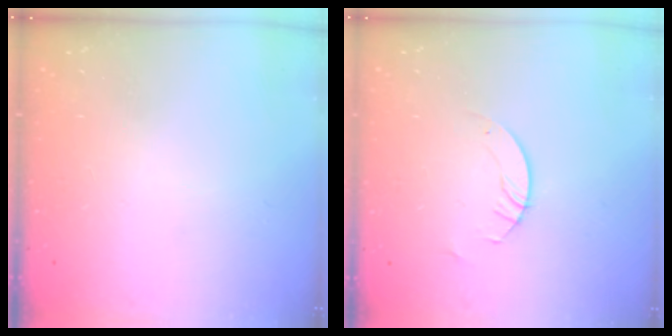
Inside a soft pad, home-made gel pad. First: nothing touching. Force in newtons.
{"total": 3.0, "press": 3.0, "slide": 0.3}